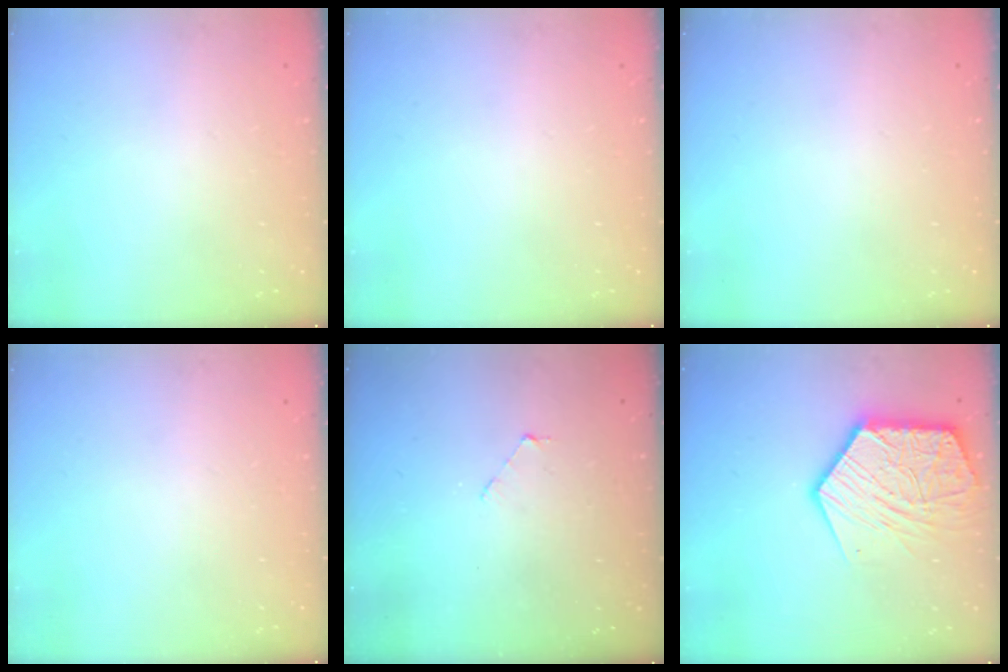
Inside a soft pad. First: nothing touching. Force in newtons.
{"total": 0.0}
{"total": 0.0}
{"total": 0.0}
{"total": 1.9, "press": 1.9, "slide": 0.2}
{"total": 16.6, "press": 16.6, "slide": 1.3}